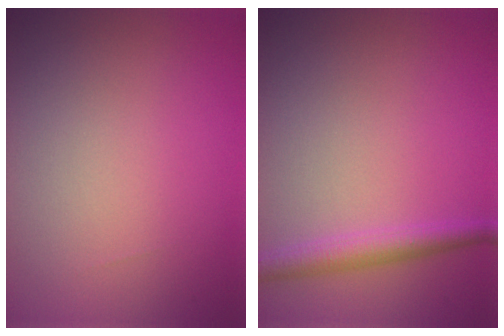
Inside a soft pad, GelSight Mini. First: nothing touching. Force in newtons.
{"total": 2.6, "press": 2.6, "slide": 0.0}